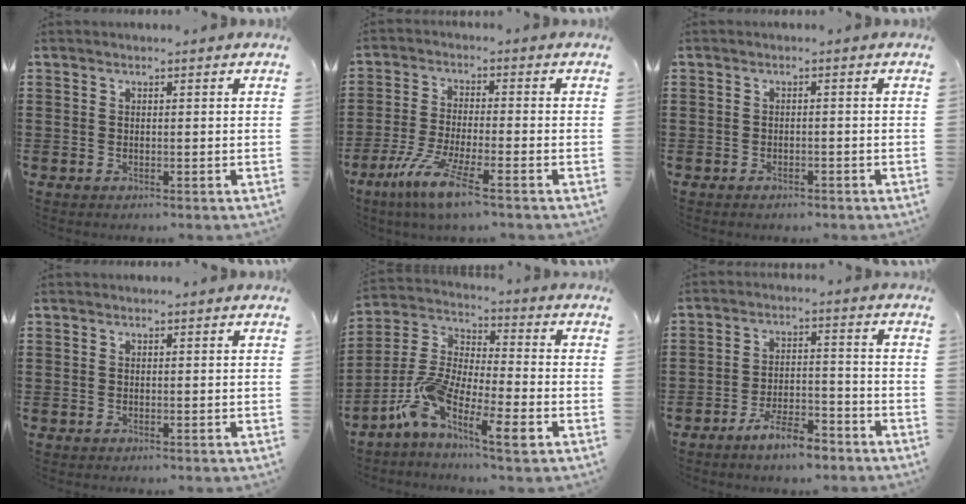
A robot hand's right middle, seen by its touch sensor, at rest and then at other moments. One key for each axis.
{"total": 7.6, "fx": -4.9, "fy": 0.7, "fz": 5.8, "tx": -0.125, "ty": -0.014, "tz": -0.094}
{"total": 1.0, "fx": -0.9, "fy": 0.4, "fz": 0.0, "tx": -0.002, "ty": 0.003, "tz": -0.021}
{"total": 0.0}
{"total": 9.7, "fx": -6.0, "fy": 2.1, "fz": 7.3, "tx": -0.179, "ty": -0.021, "tz": -0.126}
{"total": 6.8, "fx": -5.6, "fy": 1.5, "fz": 3.4, "tx": -0.066, "ty": 0.007, "tz": -0.107}